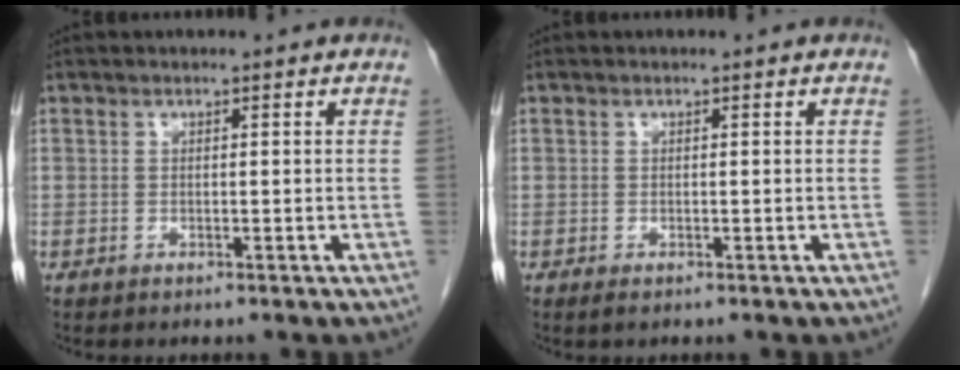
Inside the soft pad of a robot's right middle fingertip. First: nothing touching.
{"total": 0.6, "force": [-0.4, 0.2, 0.4], "torque": [-0.008, -0.001, -0.003]}